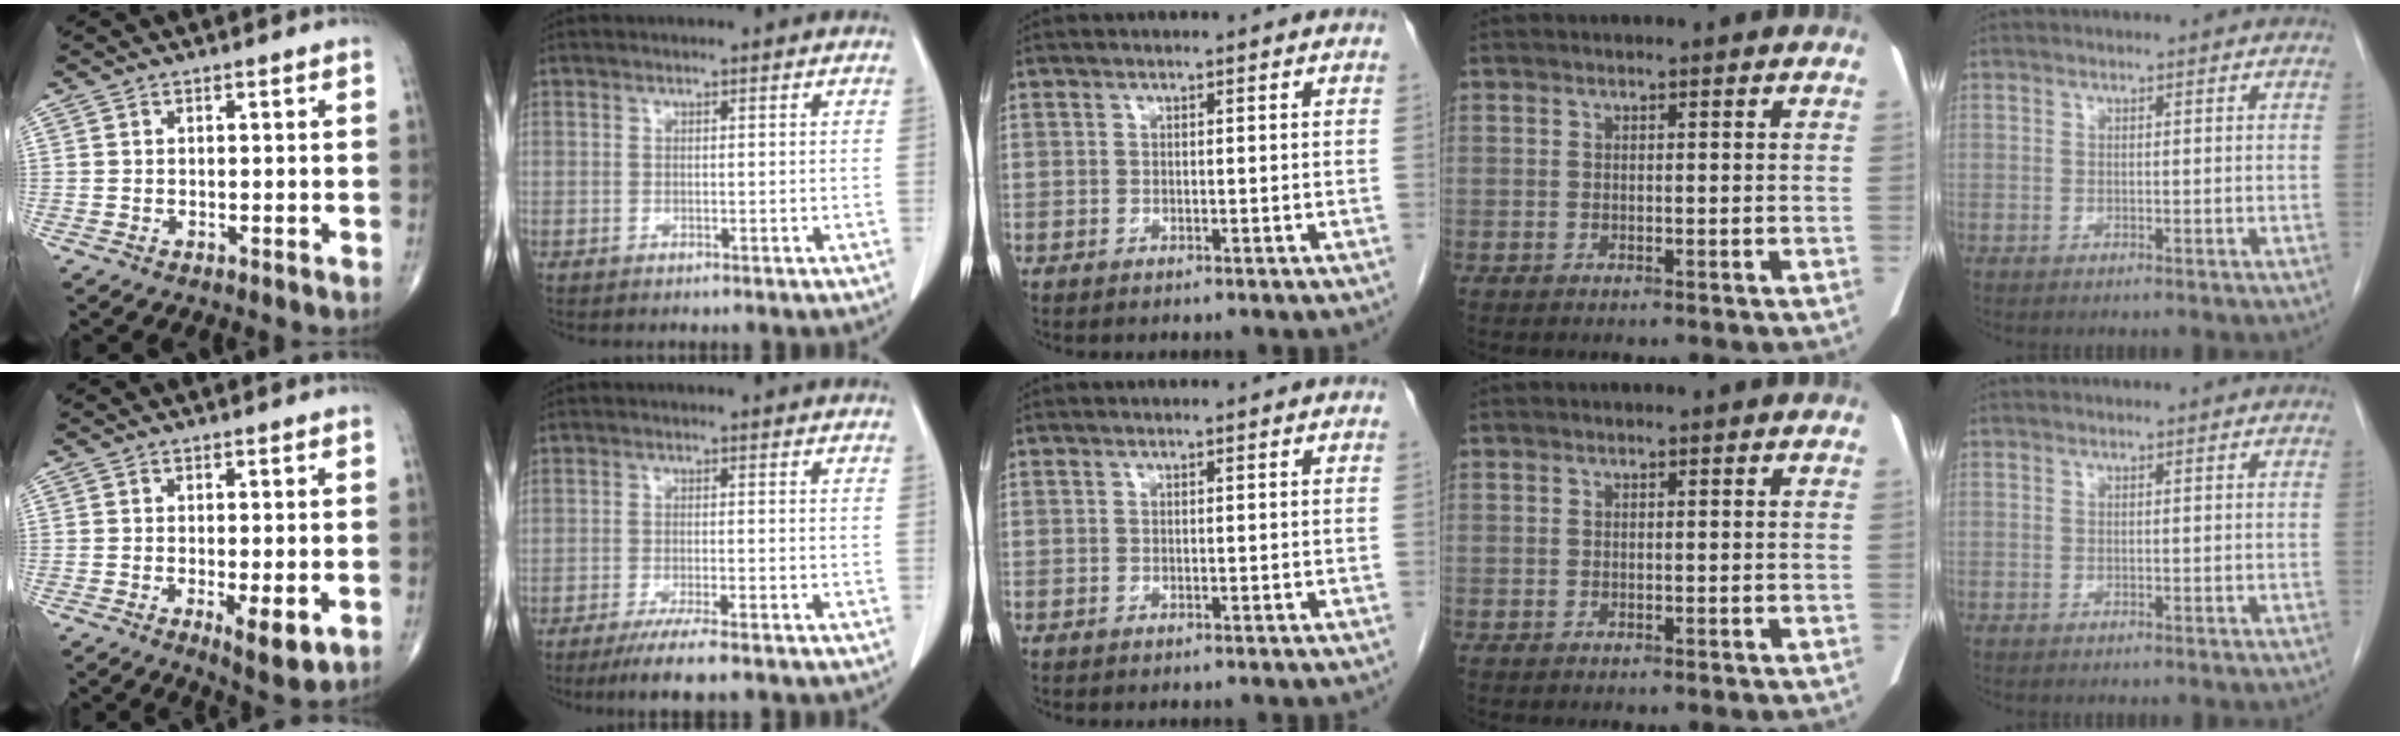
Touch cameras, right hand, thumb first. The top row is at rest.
{"thumb": {"total": 5.9, "force": [-1.6, 1.9, 5.4], "torque": [-0.085, -0.018, -0.021]}, "index": {"total": 7.0, "force": [-5.3, 0.0, 4.5], "torque": [-0.068, -0.016, -0.082]}}